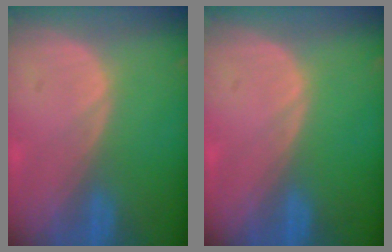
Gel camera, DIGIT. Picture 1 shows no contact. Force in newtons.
{"total": 0.0}